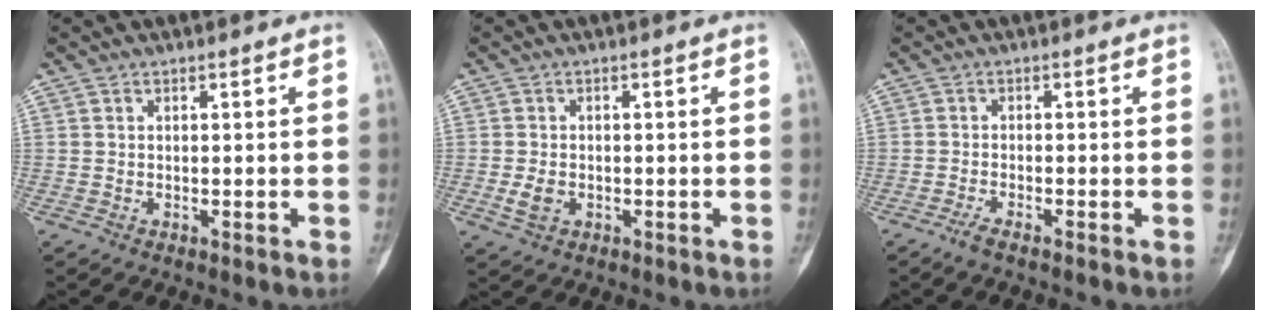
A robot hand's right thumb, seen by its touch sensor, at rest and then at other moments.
{"total": 3.2, "force": [-0.8, 2.3, 2.1], "torque": [-0.038, 0.002, -0.011]}
{"total": 2.0, "force": [-1.6, 0.0, 1.2], "torque": [-0.035, 0.003, -0.033]}